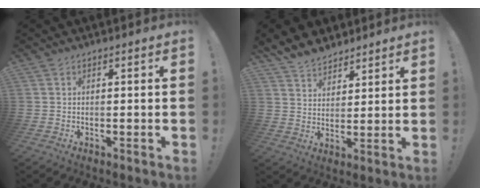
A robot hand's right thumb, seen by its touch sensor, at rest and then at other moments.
{"total": 7.8, "force": [6.8, 3.8, 1.0], "torque": [-0.032, -0.048, 0.134]}